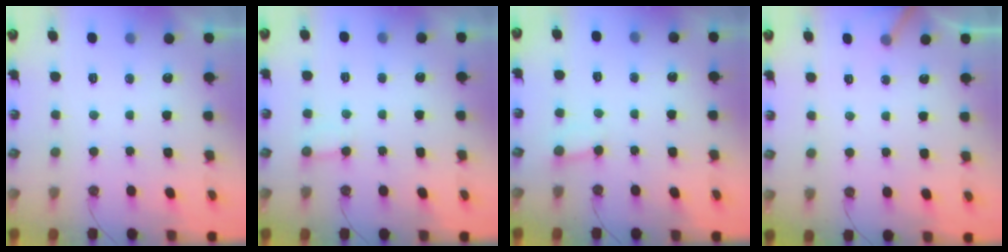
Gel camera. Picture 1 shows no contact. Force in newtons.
{"total": 3.8, "press": 3.8, "slide": 0.3}
{"total": 2.7, "press": 2.7, "slide": 0.3}
{"total": 2.8, "press": 2.8, "slide": 0.2}